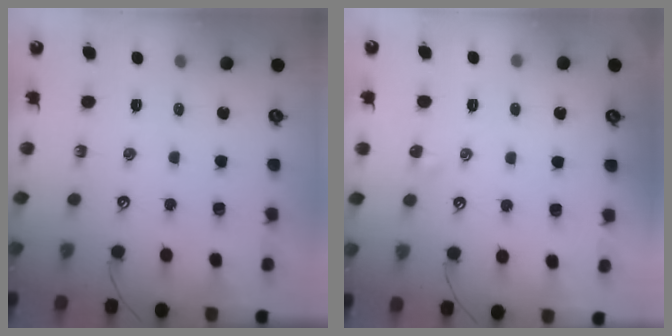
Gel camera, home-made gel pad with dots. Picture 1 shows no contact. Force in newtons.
{"total": 0.6, "press": 0.5, "slide": 0.4}